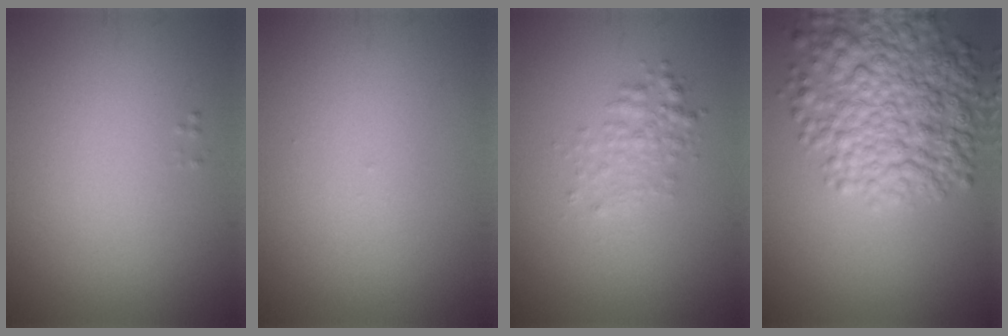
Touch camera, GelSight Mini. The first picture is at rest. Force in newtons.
{"total": 0.0}
{"total": 2.0, "press": 2.0, "slide": 0.1}
{"total": 8.9, "press": 8.9, "slide": 0.3}